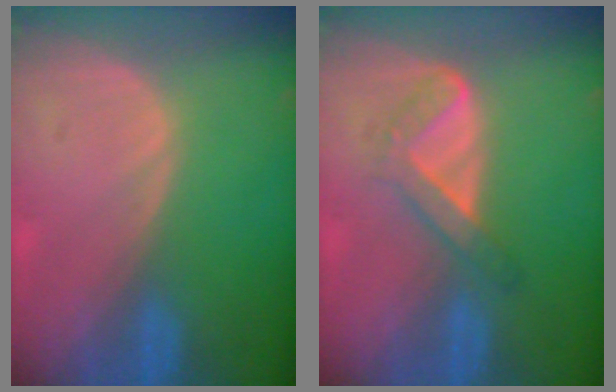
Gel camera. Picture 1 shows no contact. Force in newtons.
{"total": 4.4, "press": 4.2, "slide": 1.3}